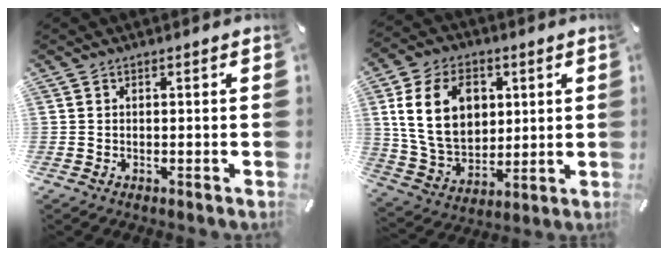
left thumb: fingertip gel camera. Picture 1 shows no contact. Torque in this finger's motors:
{"motor_torque": [0.96, 0.88, 2.18, -0.59, 0.58]}